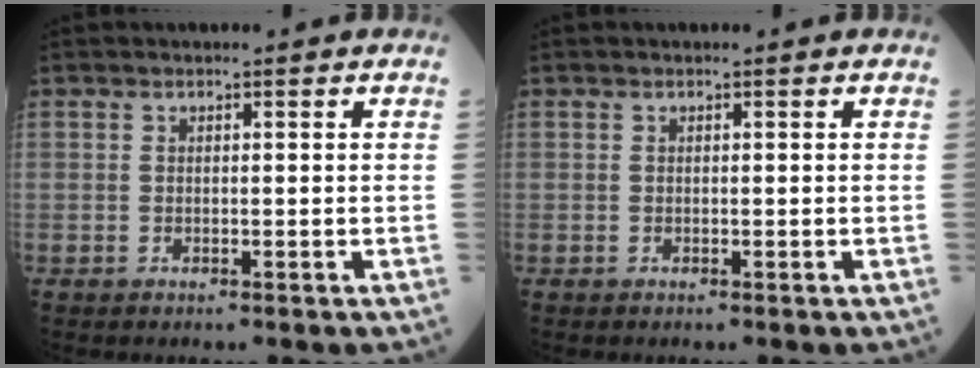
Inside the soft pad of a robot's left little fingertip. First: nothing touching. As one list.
[{"total": 0.0}]